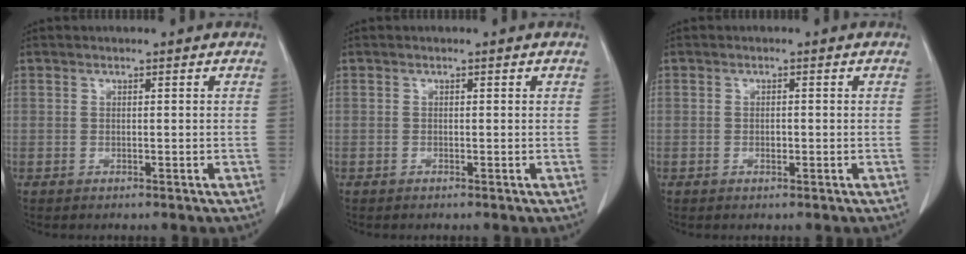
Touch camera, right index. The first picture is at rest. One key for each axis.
{"total": 0.0}
{"total": 1.0, "fx": -0.4, "fy": 0.5, "fz": 0.8, "tx": -0.016, "ty": 0.000, "tz": -0.006}